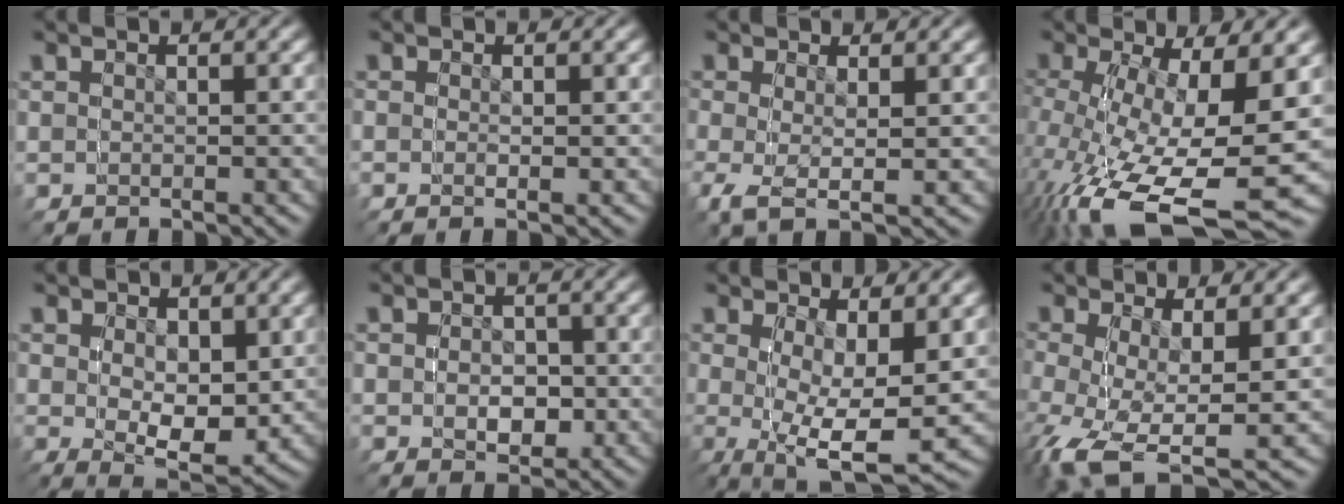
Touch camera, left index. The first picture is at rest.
{"total": 1.2, "force": [0.1, -0.9, -0.8], "torque": [0.015, 0.006, -0.003]}
{"total": 0.8, "force": [0.6, -0.4, -0.4], "torque": [0.017, 0.013, 0.009]}
{"total": 5.8, "force": [-2.0, 3.4, 4.3], "torque": [-0.103, -0.017, -0.015]}
{"total": 2.8, "force": [2.4, 1.4, 0.5], "torque": [-0.004, 0.008, 0.031]}
{"total": 2.0, "force": [0.4, 1.1, -1.6], "torque": [0.017, -0.006, 0.009]}
{"total": 3.0, "force": [0.6, 1.1, 2.7], "torque": [-0.045, -0.002, 0.015]}
{"total": 4.4, "force": [-0.8, 3.4, 2.6], "torque": [-0.067, -0.015, -0.006]}